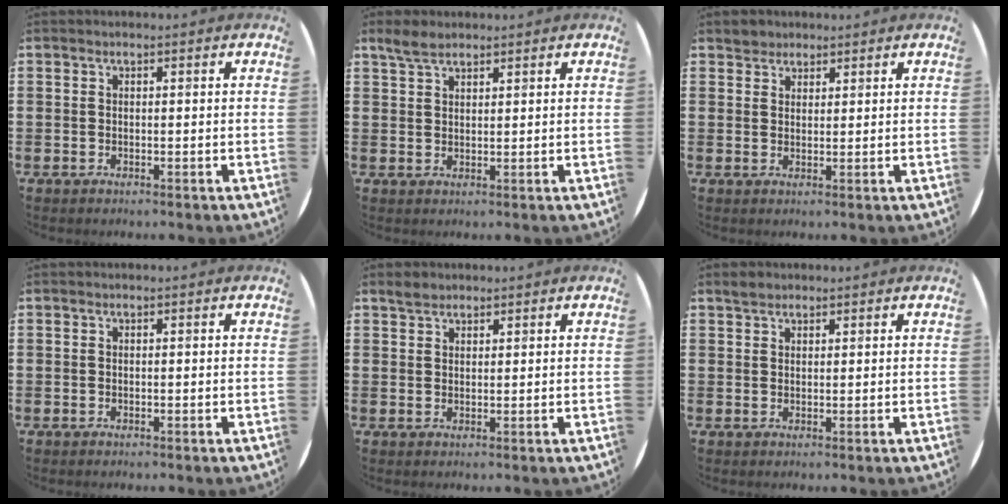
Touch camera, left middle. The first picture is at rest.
{"total": 3.0, "force": [2.5, 1.1, 1.3], "torque": [-0.022, 0.003, 0.045]}
{"total": 2.0, "force": [1.8, 0.9, -0.3], "torque": [0.010, 0.001, 0.035]}
{"total": 0.0}
{"total": 1.9, "force": [1.7, 0.7, 0.2], "torque": [0.000, 0.001, 0.032]}
{"total": 1.5, "force": [1.4, 0.6, 0.2], "torque": [0.002, 0.001, 0.024]}